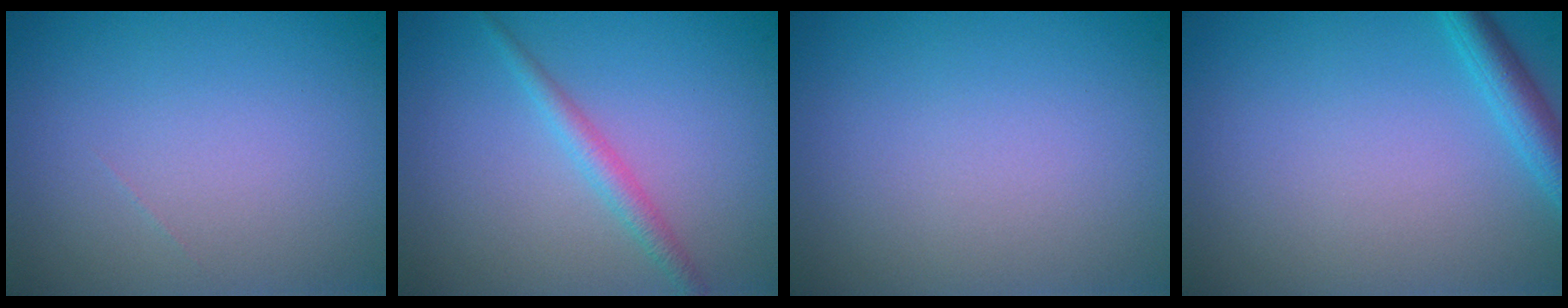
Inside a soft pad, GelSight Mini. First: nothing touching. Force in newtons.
{"total": 1.8, "press": 1.8, "slide": 0.0}
{"total": 0.0}
{"total": 2.7, "press": 2.7, "slide": 0.1}